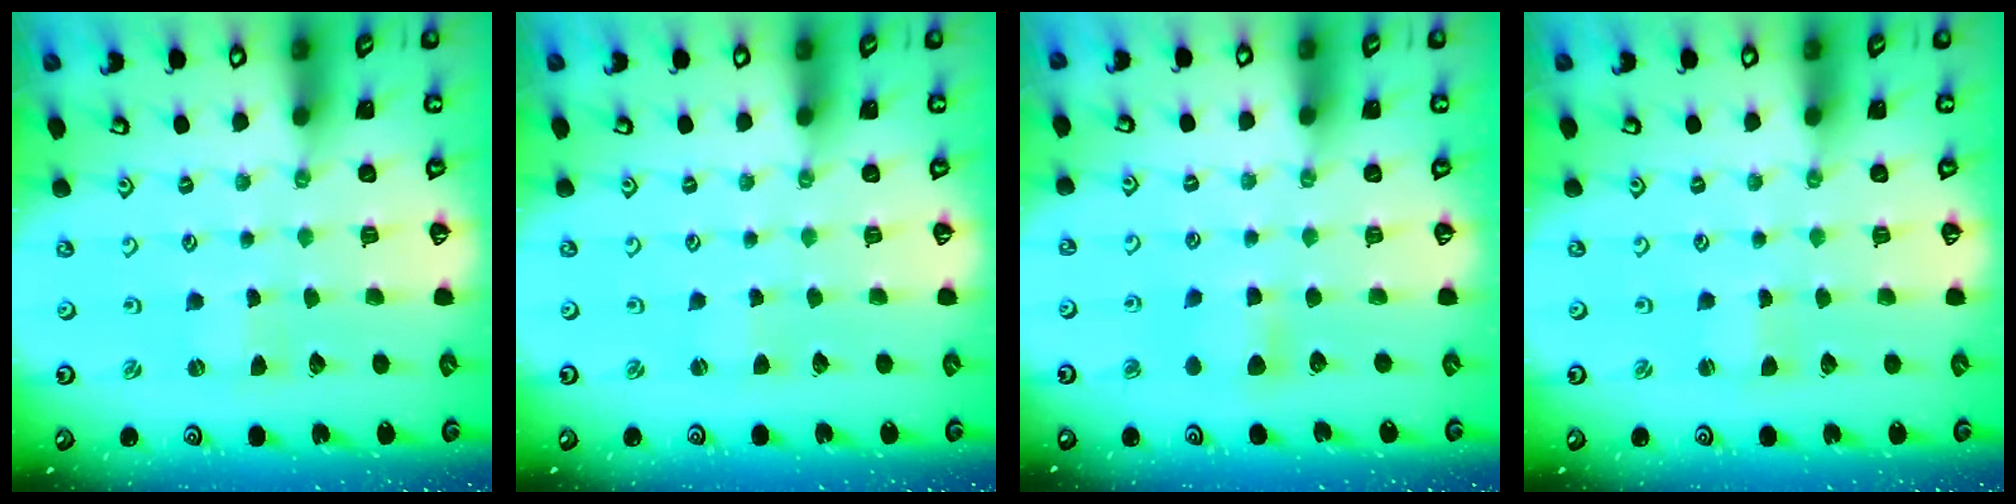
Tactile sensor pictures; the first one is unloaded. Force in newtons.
{"total": 1.6, "press": 1.6, "slide": 0.4}
{"total": 4.8, "press": 4.7, "slide": 0.5}
{"total": 1.1, "press": 1.1, "slide": 0.0}